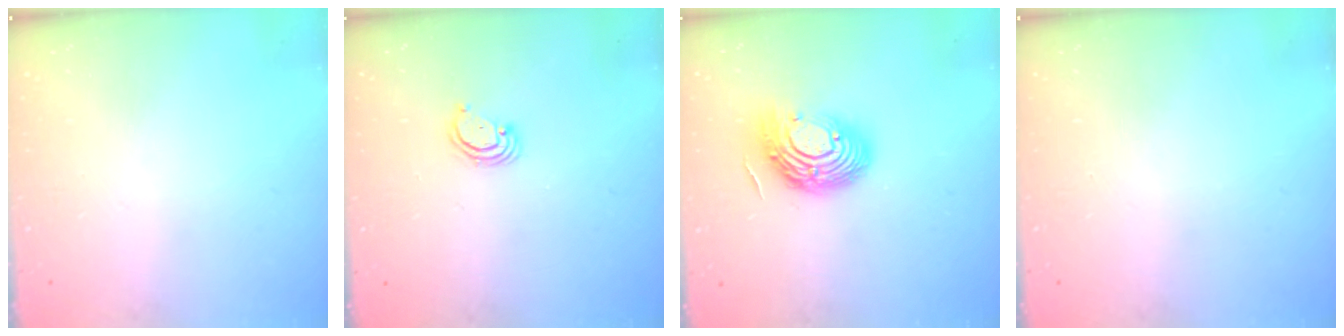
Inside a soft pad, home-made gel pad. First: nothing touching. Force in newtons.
{"total": 2.8, "press": 2.8, "slide": 0.3}
{"total": 14.4, "press": 14.3, "slide": 1.2}
{"total": 0.0}